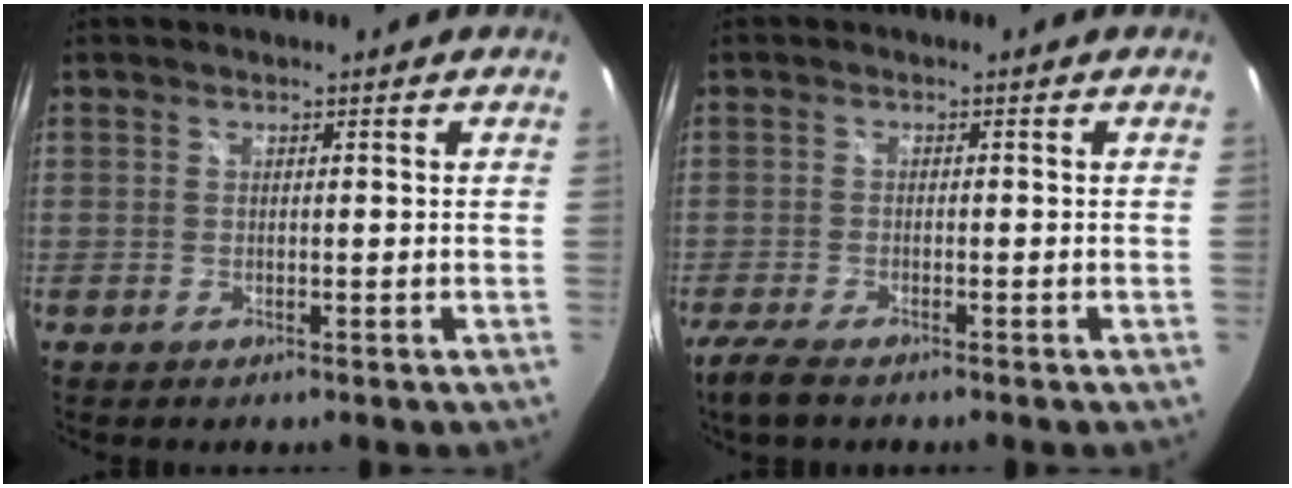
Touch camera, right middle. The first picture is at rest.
{"total": 4.2, "force": [-3.3, 0.6, 2.6], "torque": [-0.069, -0.016, -0.068]}